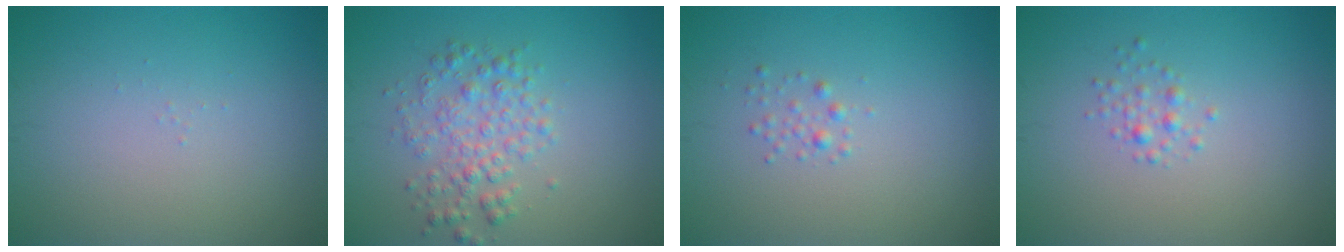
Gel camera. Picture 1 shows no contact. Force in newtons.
{"total": 3.2, "press": 3.2, "slide": 0.0}
{"total": 0.9, "press": 0.9, "slide": 0.0}
{"total": 1.2, "press": 1.2, "slide": 0.0}